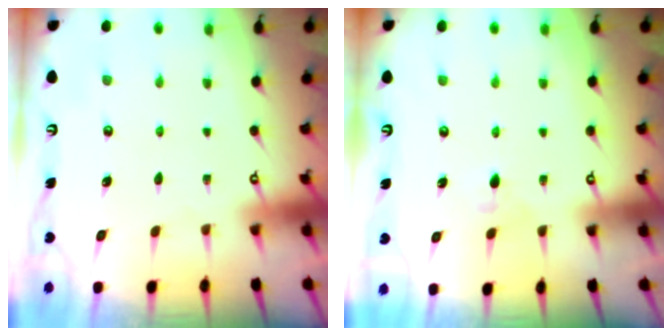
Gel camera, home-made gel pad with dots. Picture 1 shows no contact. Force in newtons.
{"total": 3.2, "press": 3.1, "slide": 0.8}